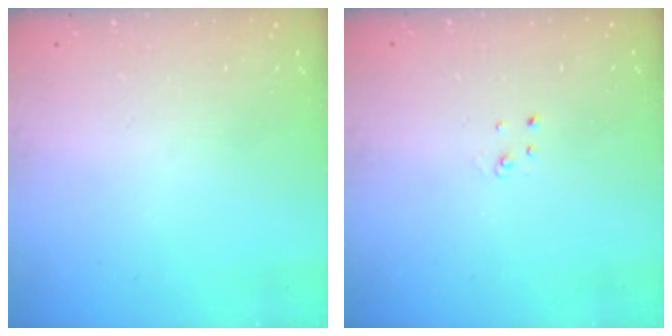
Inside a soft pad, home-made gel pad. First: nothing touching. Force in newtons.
{"total": 2.0, "press": 2.0, "slide": 0.2}